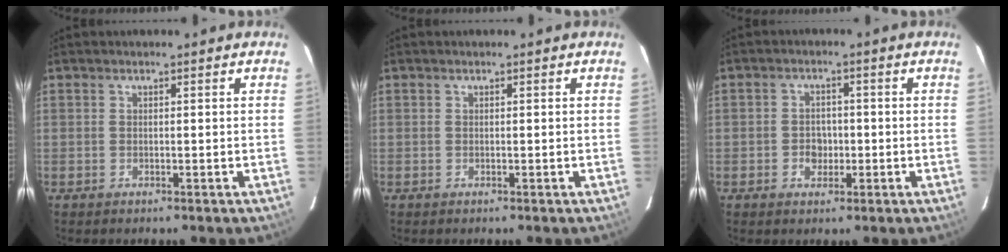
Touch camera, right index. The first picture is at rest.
{"total": 0.0}
{"total": 3.5, "force": [-0.9, 3.0, 1.5], "torque": [-0.030, 0.008, -0.009]}